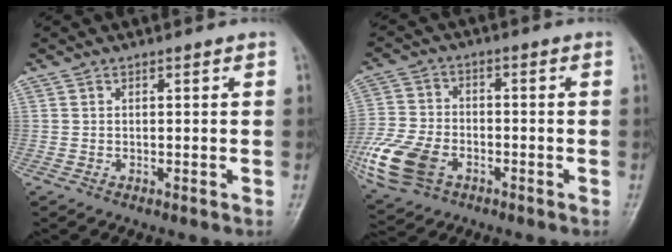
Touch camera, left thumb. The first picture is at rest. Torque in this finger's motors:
{"motor_torque": [-0.10, 1.05, 1.24, 0.46, 0.17]}